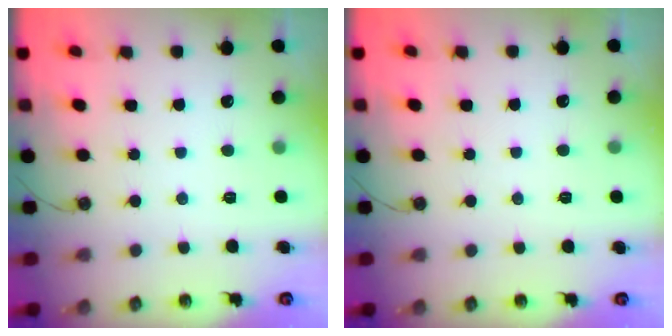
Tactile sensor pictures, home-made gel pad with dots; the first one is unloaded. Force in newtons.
{"total": 4.1, "press": 0.3, "slide": 4.1}